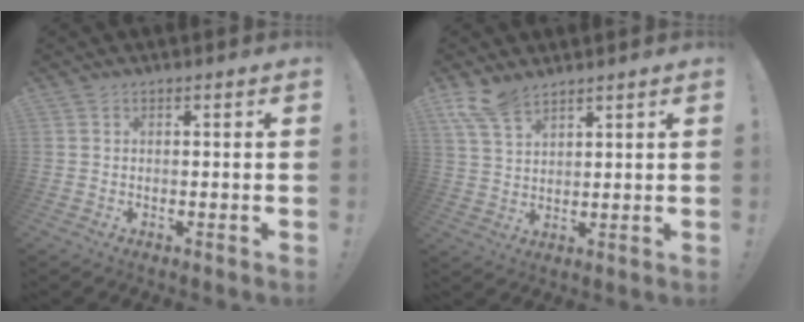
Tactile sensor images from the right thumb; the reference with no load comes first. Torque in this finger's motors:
{"motor_torque": [0.00, 0.08, 0.35, 0.28, 0.00]}